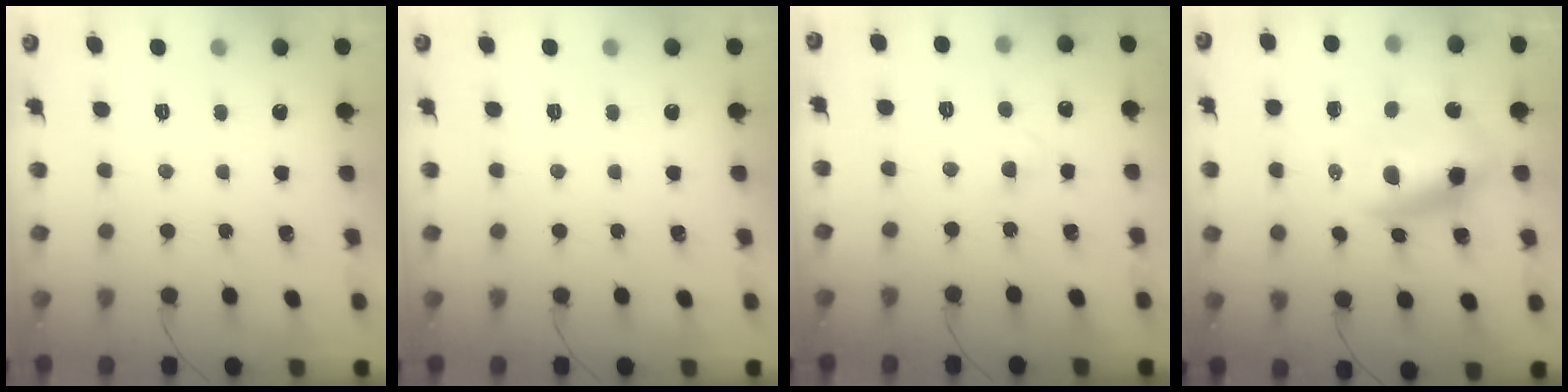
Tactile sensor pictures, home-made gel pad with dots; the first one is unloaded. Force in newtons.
{"total": 0.0}
{"total": 2.2, "press": 2.0, "slide": 0.9}
{"total": 10.8, "press": 10.5, "slide": 2.6}